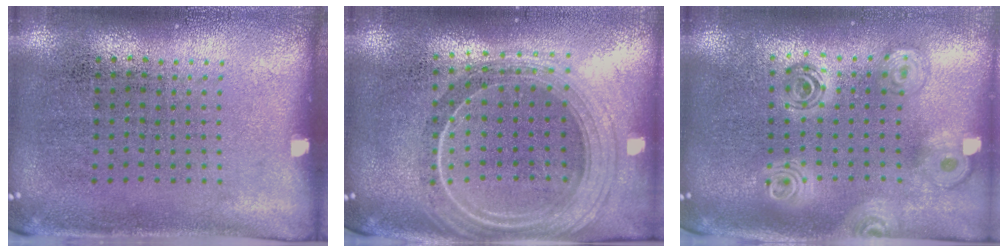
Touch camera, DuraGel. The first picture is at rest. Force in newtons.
{"total": 2.3, "press": 2.0, "slide": 1.2}
{"total": 2.1, "press": 1.7, "slide": 1.2}